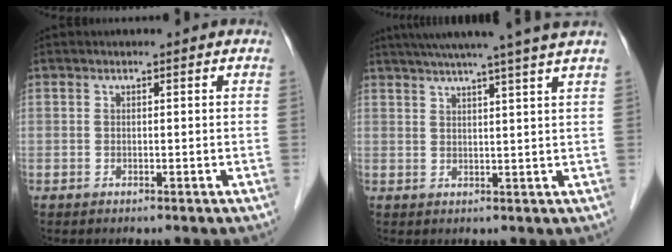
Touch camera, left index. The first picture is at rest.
{"total": 13.5, "force": [11.4, -1.7, 7.1], "torque": [-0.114, 0.004, 0.146]}